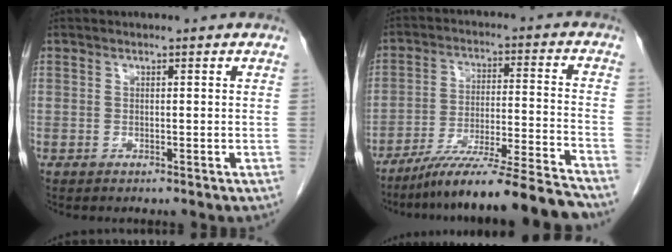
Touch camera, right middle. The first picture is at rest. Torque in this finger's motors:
{"motor_torque": [1.16, -0.98, 0.56, 0.15]}